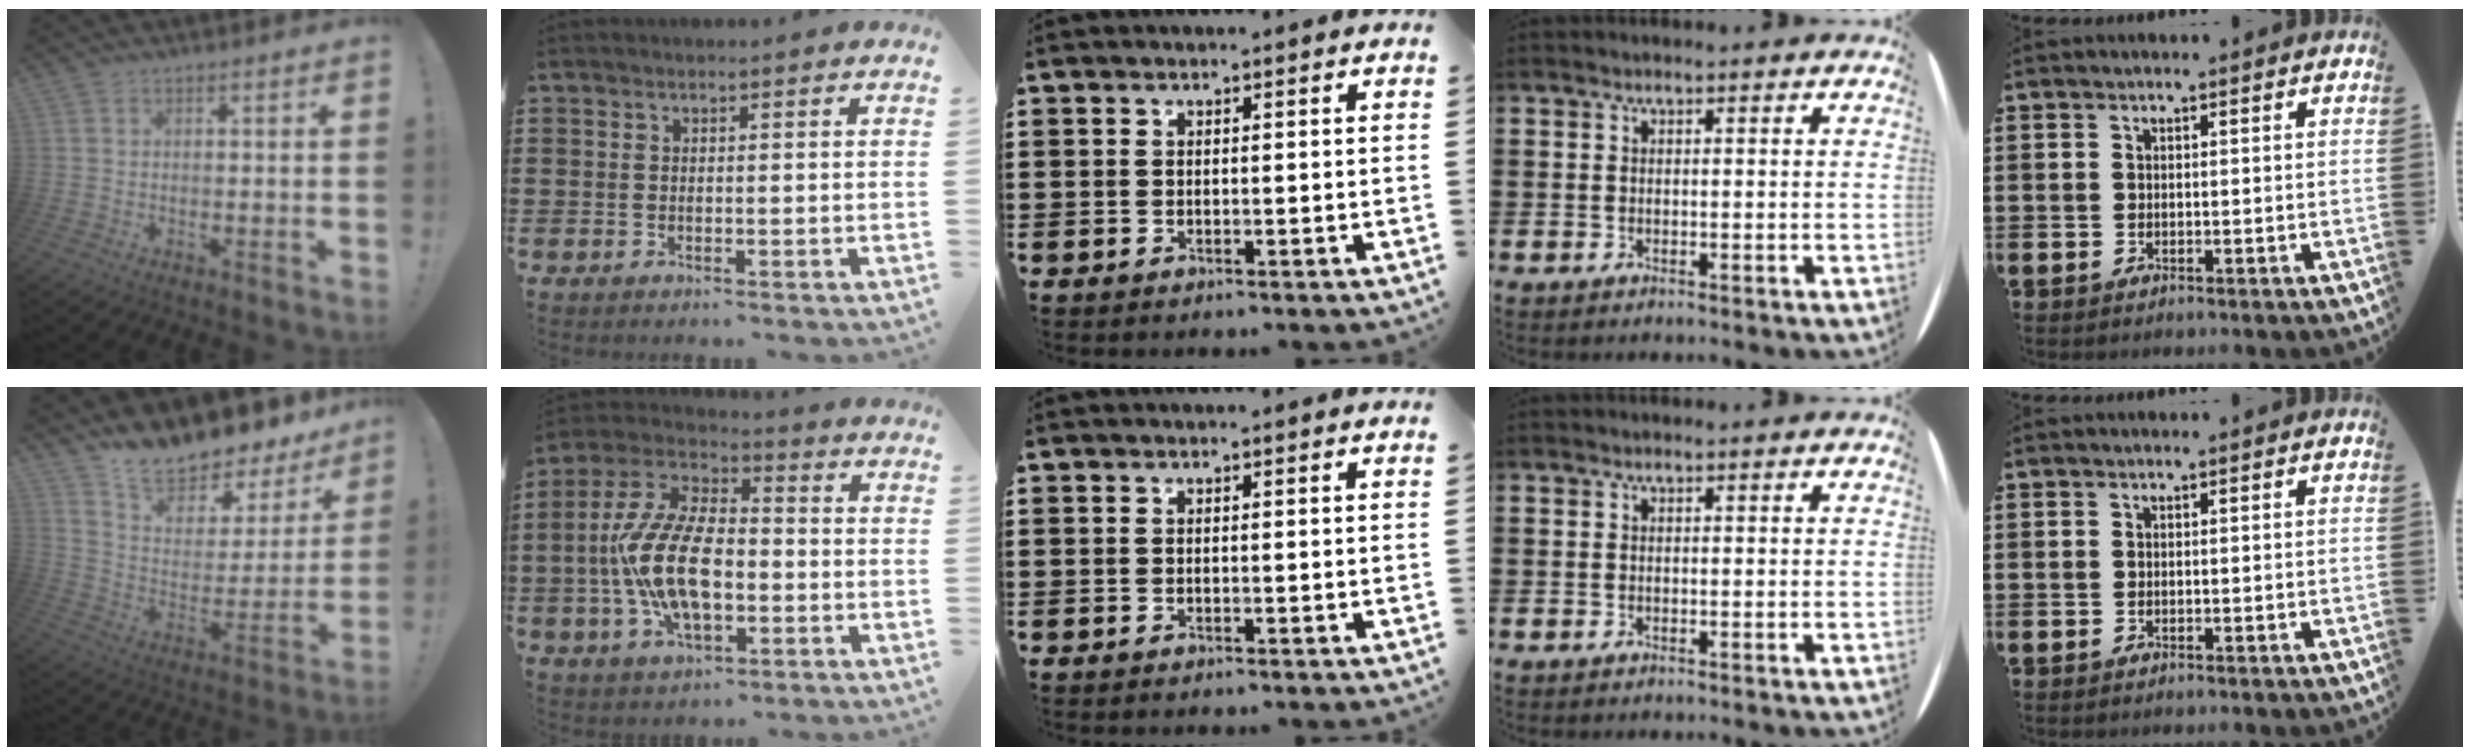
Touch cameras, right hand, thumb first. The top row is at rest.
{"thumb": {"total": 13.2, "force": [12.4, 3.1, 3.2], "torque": [-0.063, -0.119, 0.217]}, "index": {"total": 13.8, "force": [-2.5, 6.9, 11.7], "torque": [-0.273, -0.003, -0.051]}}